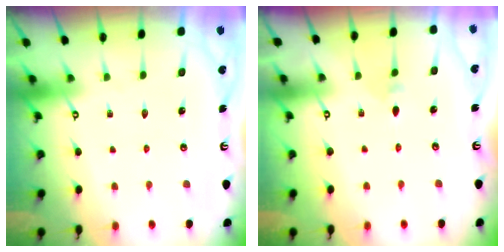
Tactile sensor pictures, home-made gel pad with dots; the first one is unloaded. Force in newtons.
{"total": 2.9, "press": 2.8, "slide": 0.8}